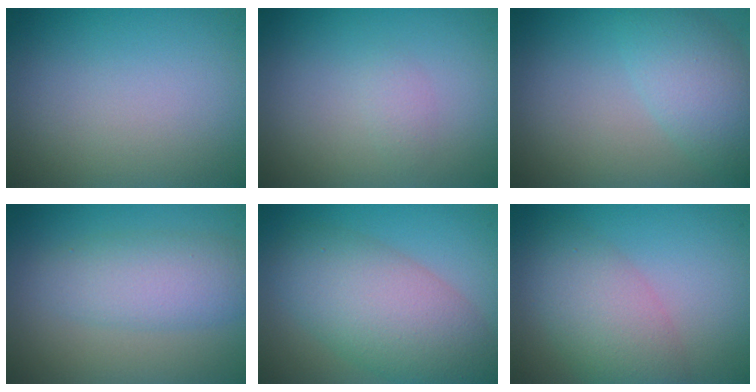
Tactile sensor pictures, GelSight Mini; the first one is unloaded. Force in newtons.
{"total": 0.8, "press": 0.8, "slide": 0.0}
{"total": 4.3, "press": 4.3, "slide": 0.1}
{"total": 4.2, "press": 4.2, "slide": 0.0}
{"total": 7.7, "press": 7.7, "slide": 0.3}
{"total": 4.7, "press": 4.7, "slide": 0.1}